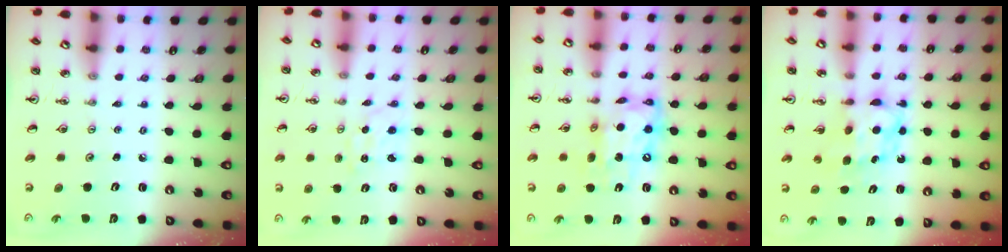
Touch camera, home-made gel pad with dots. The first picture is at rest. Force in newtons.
{"total": 0.0}
{"total": 10.9, "press": 10.9, "slide": 0.9}
{"total": 6.2, "press": 6.2, "slide": 0.2}